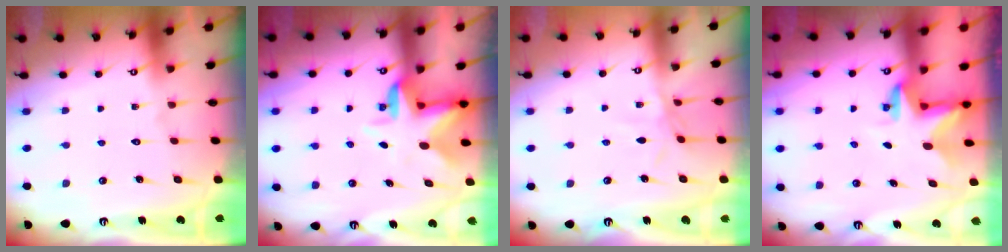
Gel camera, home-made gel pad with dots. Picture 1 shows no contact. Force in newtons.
{"total": 4.9, "press": 4.6, "slide": 1.5}
{"total": 3.0, "press": 3.0, "slide": 0.1}
{"total": 2.8, "press": 2.8, "slide": 0.1}